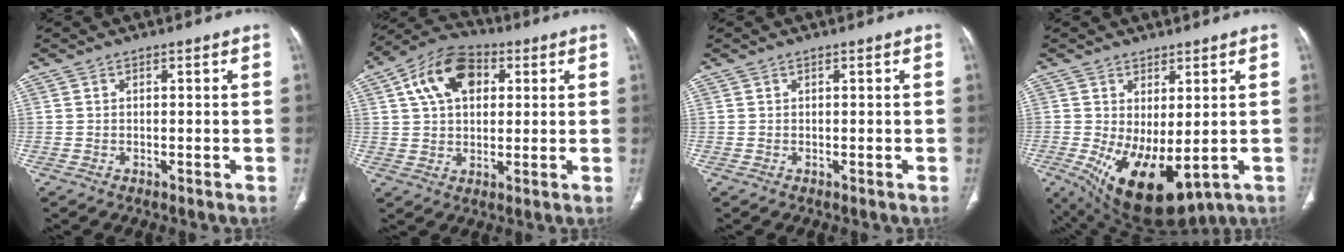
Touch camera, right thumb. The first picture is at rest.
{"total": 13.0, "force": [4.2, 8.4, 8.9], "torque": [-0.136, 0.012, 0.065]}
{"total": 0.0}
{"total": 13.3, "force": [-2.4, 6.3, 11.5], "torque": [-0.189, -0.019, -0.008]}